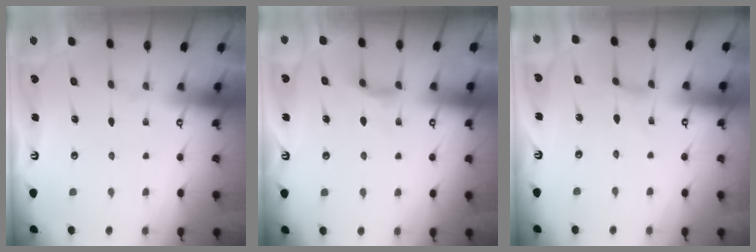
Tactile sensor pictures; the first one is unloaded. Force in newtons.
{"total": 5.3, "press": 5.2, "slide": 0.8}
{"total": 0.0}